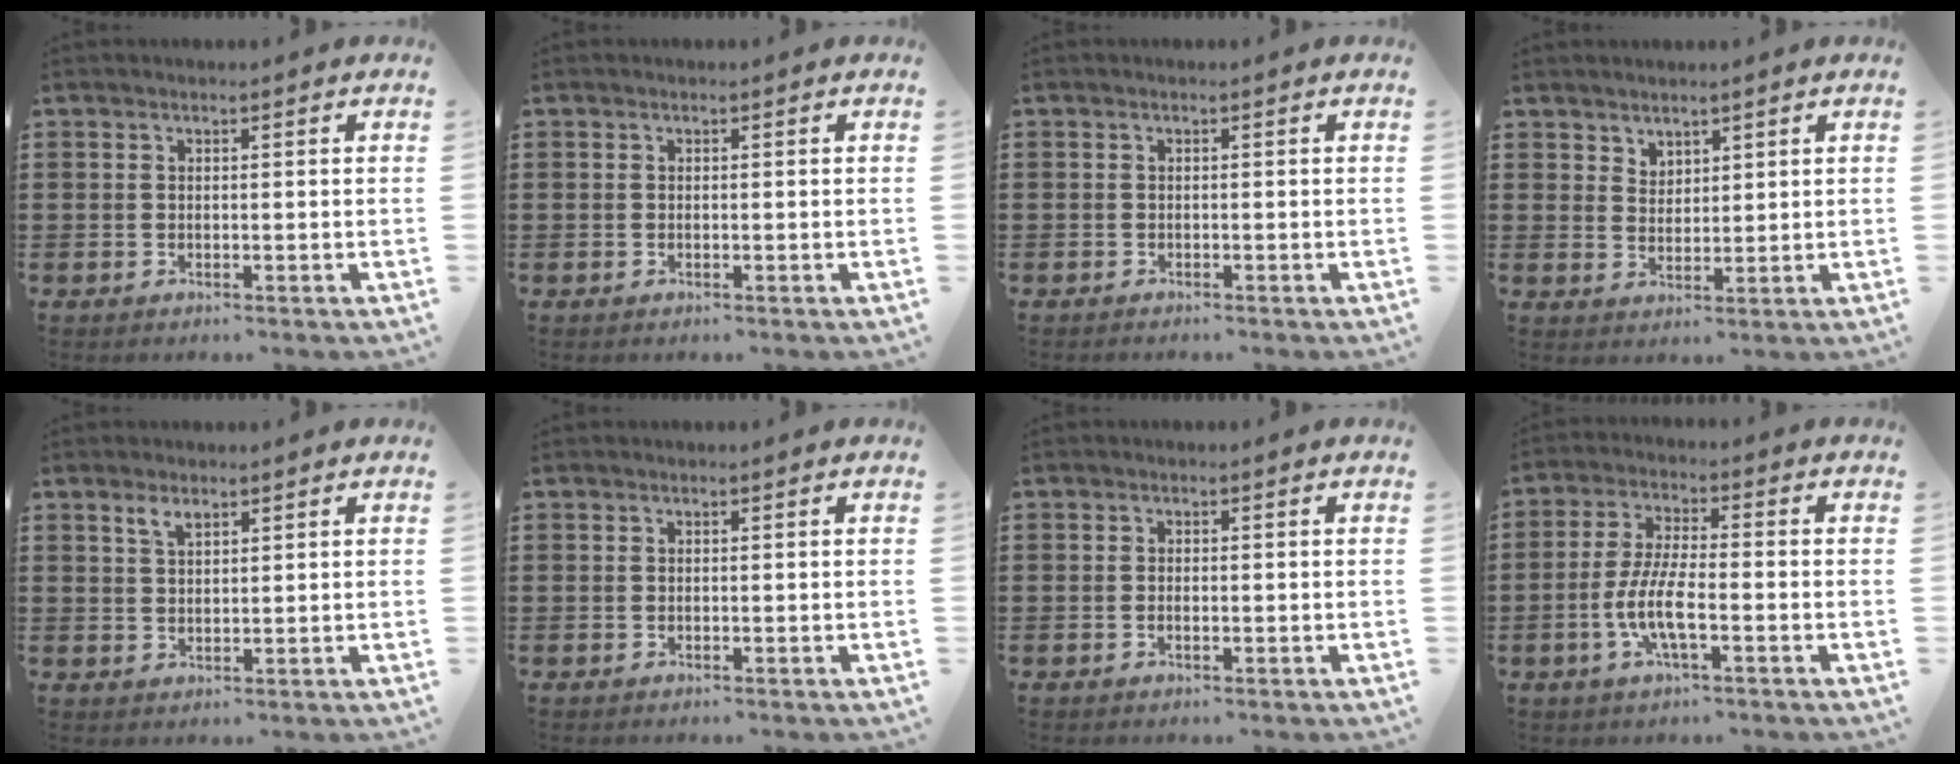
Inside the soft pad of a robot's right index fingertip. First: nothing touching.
{"total": 0.0}
{"total": 0.5, "force": [-0.5, 0.1, -0.1], "torque": [0.000, 0.001, -0.011]}
{"total": 2.7, "force": [2.3, 1.5, -0.1], "torque": [-0.005, 0.004, 0.045]}
{"total": 2.3, "force": [1.6, 1.1, 1.3], "torque": [-0.031, 0.004, 0.029]}
{"total": 0.0}
{"total": 0.8, "force": [-0.3, 0.2, 0.7], "torque": [-0.013, -0.004, -0.004]}
{"total": 7.1, "force": [-2.5, 1.7, 6.4], "torque": [-0.148, -0.014, -0.055]}